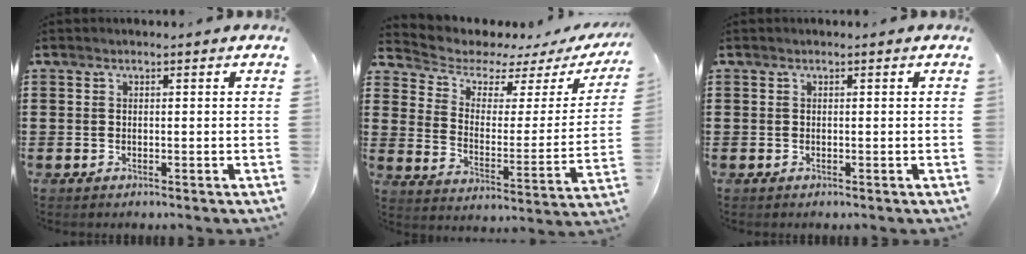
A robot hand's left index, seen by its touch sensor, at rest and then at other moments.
{"total": 4.2, "force": [3.5, 2.0, 1.1], "torque": [-0.050, -0.026, 0.055]}
{"total": 0.0}